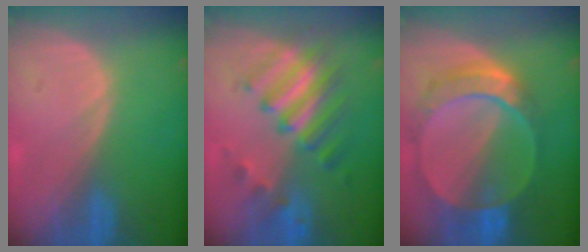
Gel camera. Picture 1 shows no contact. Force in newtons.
{"total": 7.7, "press": 7.6, "slide": 0.9}
{"total": 9.6, "press": 8.3, "slide": 4.9}